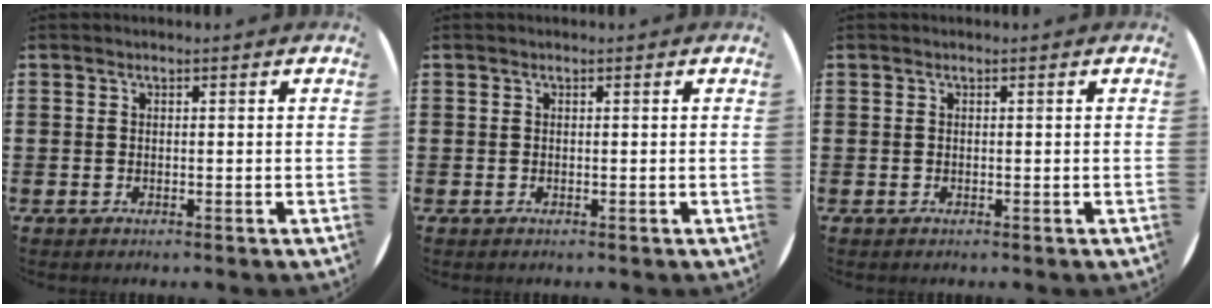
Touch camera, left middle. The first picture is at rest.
{"total": 0.0}
{"total": 0.0}